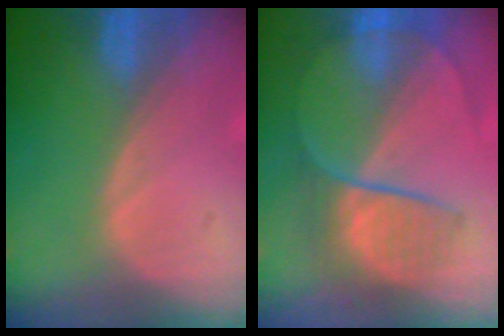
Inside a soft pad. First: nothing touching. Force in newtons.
{"total": 6.9, "press": 6.6, "slide": 1.7}